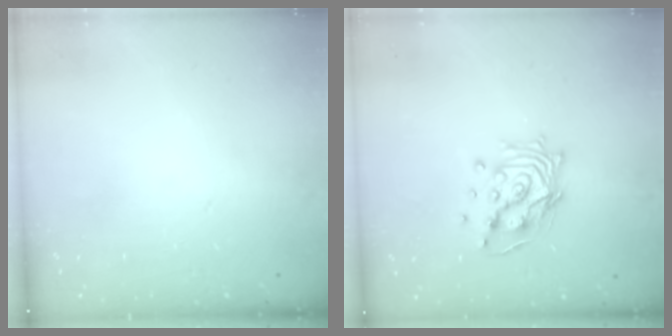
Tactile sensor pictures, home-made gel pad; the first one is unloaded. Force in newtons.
{"total": 12.8, "press": 12.8, "slide": 1.3}